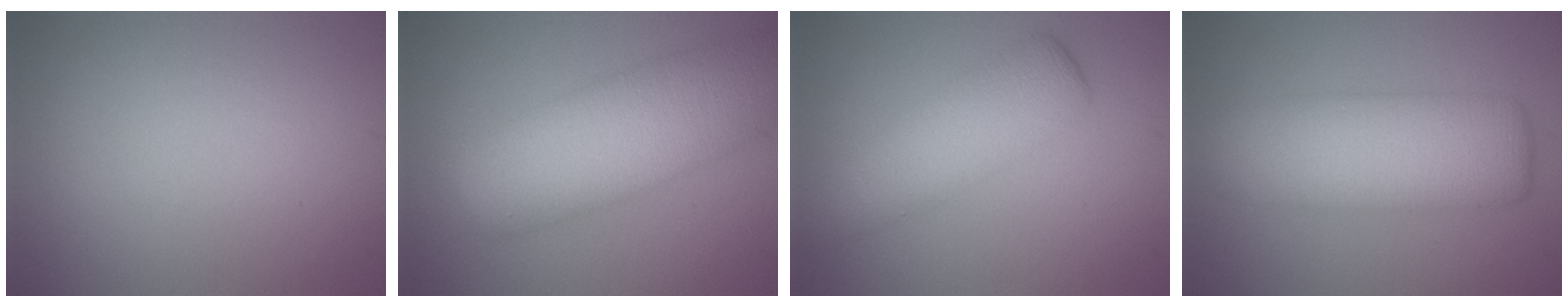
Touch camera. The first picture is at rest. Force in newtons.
{"total": 9.3, "press": 9.3, "slide": 0.5}
{"total": 4.7, "press": 4.7, "slide": 0.1}
{"total": 8.7, "press": 8.7, "slide": 0.3}